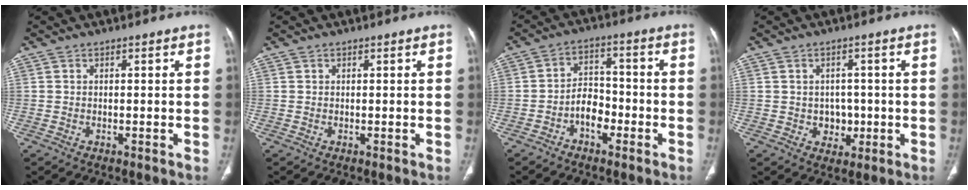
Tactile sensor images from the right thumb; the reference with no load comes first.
{"total": 0.0}
{"total": 6.2, "force": [-2.9, 4.1, 3.7], "torque": [-0.039, 0.033, -0.058]}
{"total": 4.4, "force": [-0.7, 3.7, 2.2], "torque": [-0.001, 0.005, -0.004]}